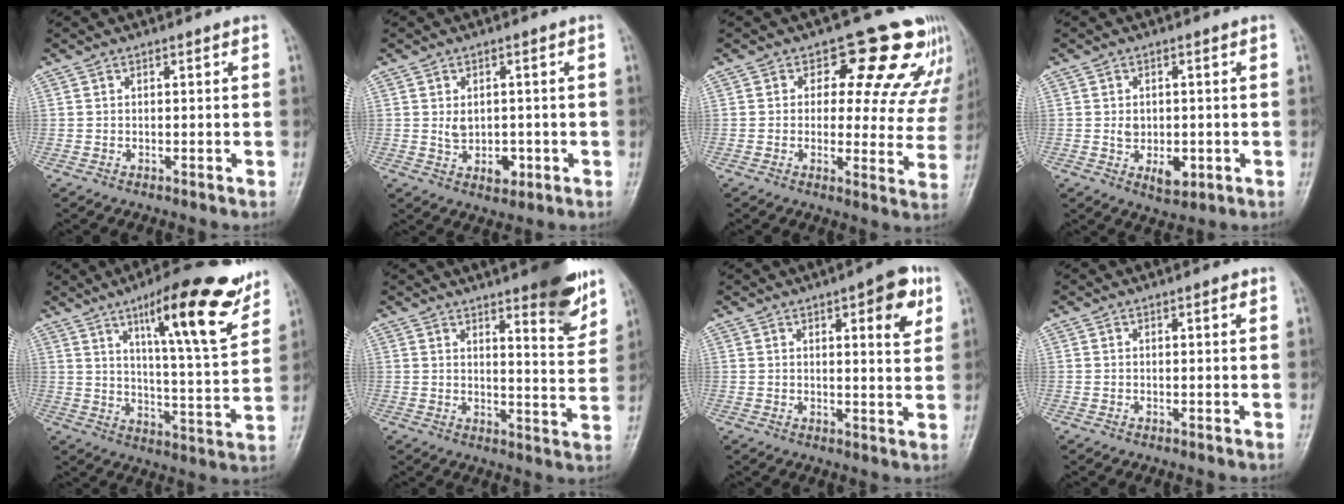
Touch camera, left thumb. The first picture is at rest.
{"total": 4.7, "force": [-0.1, 3.5, 3.1], "torque": [-0.034, -0.004, 0.009]}
{"total": 13.8, "force": [9.5, 7.5, 6.8], "torque": [-0.016, -0.048, 0.094]}
{"total": 5.2, "force": [-0.7, 3.6, 3.7], "torque": [-0.041, -0.006, -0.002]}
{"total": 18.5, "force": [11.3, 3.7, 14.1], "torque": [-0.184, -0.059, 0.173]}
{"total": 11.9, "force": [7.8, 2.8, 8.5], "torque": [-0.085, -0.049, 0.106]}
{"total": 8.4, "force": [3.8, 2.6, 6.9], "torque": [-0.071, -0.014, 0.045]}
{"total": 0.9, "force": [0.5, 0.3, 0.8], "torque": [-0.009, 0.001, 0.006]}